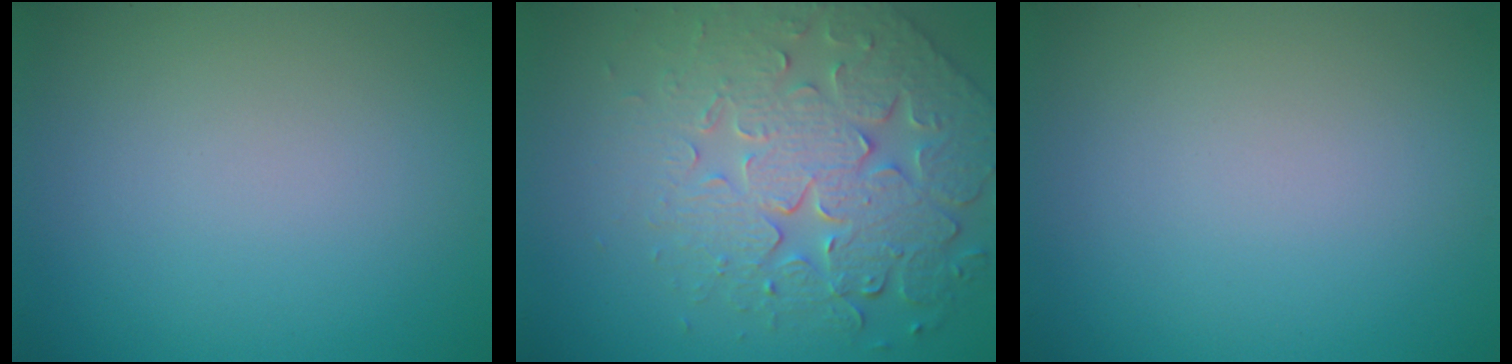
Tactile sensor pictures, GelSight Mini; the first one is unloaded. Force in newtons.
{"total": 7.7, "press": 6.0, "slide": 4.7}
{"total": 0.0}